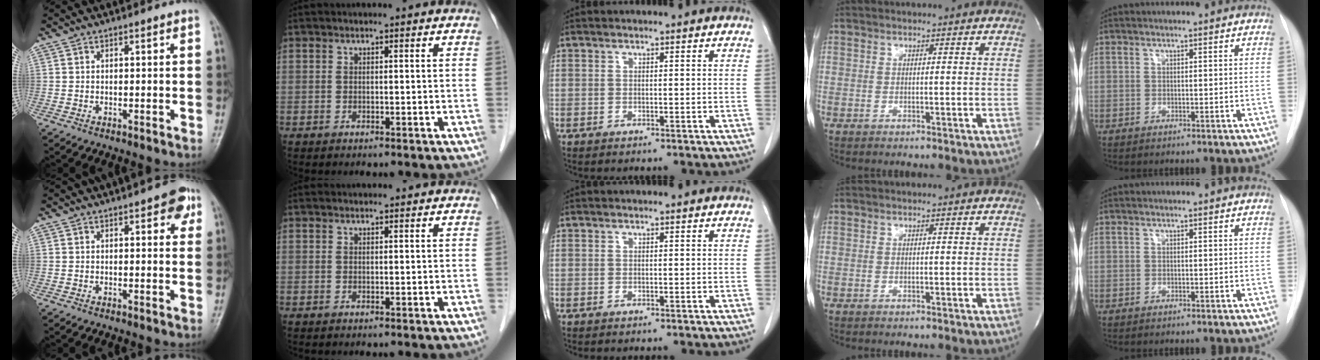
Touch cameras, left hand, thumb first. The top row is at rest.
{"thumb": {"total": 4.1, "force": [1.9, 1.9, 3.1], "torque": [-0.016, -0.002, 0.013]}, "index": {"total": 2.4, "force": [2.3, 0.3, 0.3], "torque": [-0.010, 0.021, 0.030]}}